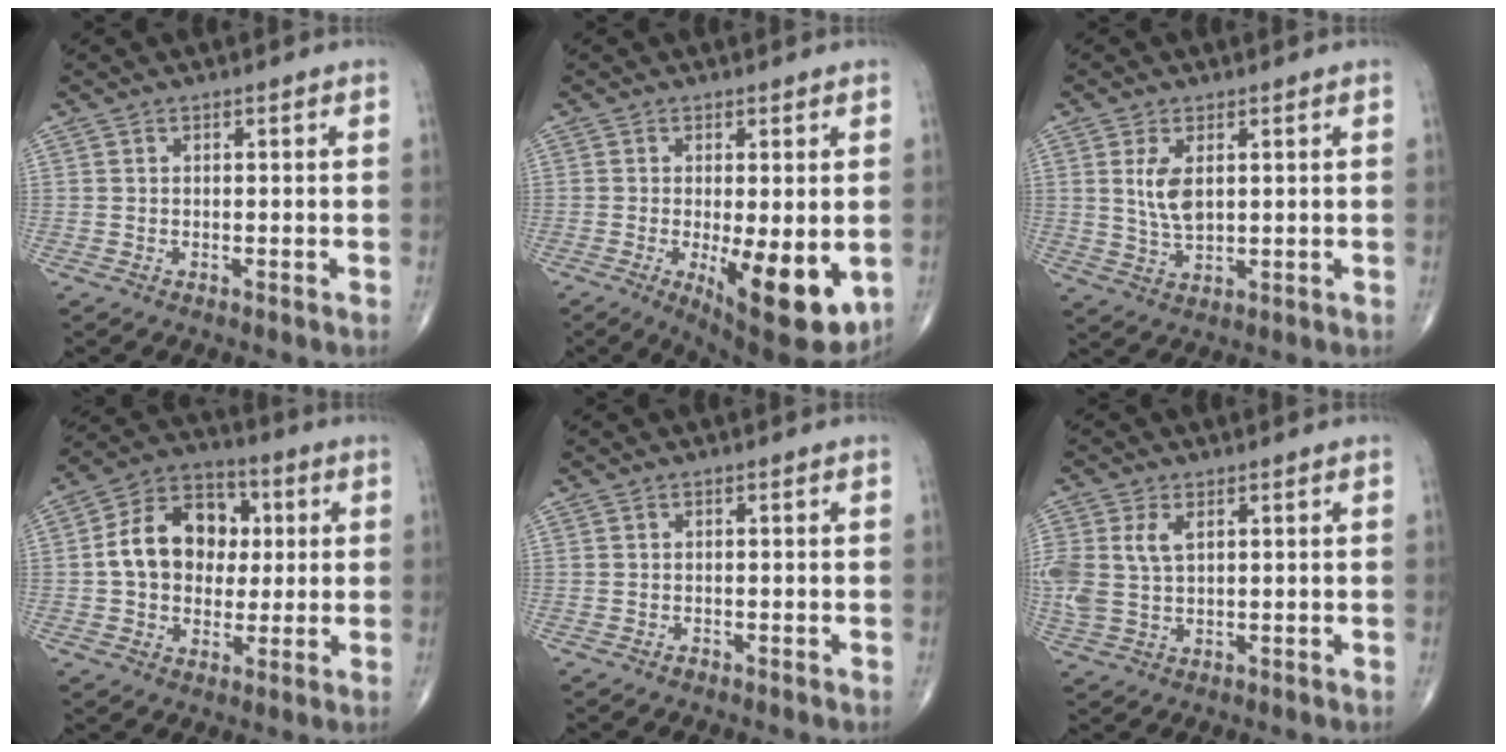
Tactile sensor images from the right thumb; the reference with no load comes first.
{"total": 13.5, "force": [-3.1, 4.5, 12.4], "torque": [-0.165, -0.027, -0.032]}
{"total": 5.6, "force": [1.4, 2.8, 4.7], "torque": [-0.087, -0.011, 0.033]}
{"total": 14.8, "force": [1.4, 11.3, 9.4], "torque": [-0.120, 0.020, 0.016]}
{"total": 0.5, "force": [-0.4, 0.3, 0.1], "torque": [0.004, 0.001, -0.010]}
{"total": 7.6, "force": [1.9, 4.5, 5.8], "torque": [-0.145, 0.006, 0.046]}